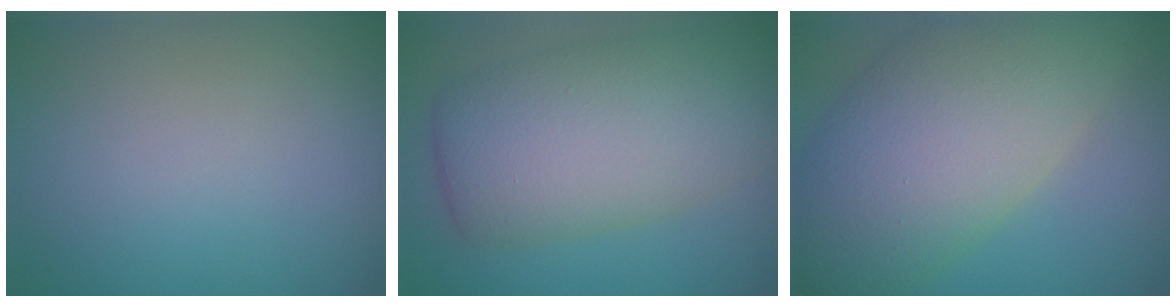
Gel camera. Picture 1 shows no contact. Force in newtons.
{"total": 7.9, "press": 7.9, "slide": 0.4}
{"total": 12.2, "press": 12.2, "slide": 0.9}